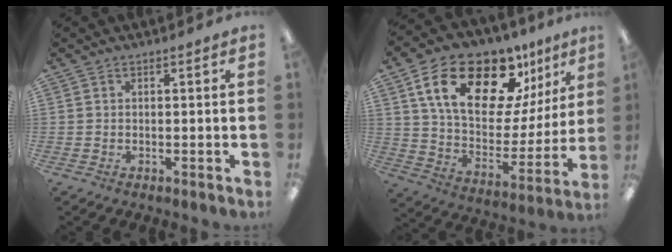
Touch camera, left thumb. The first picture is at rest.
{"total": 22.4, "force": [13.7, 11.2, 13.7], "torque": [-0.235, -0.073, 0.239]}